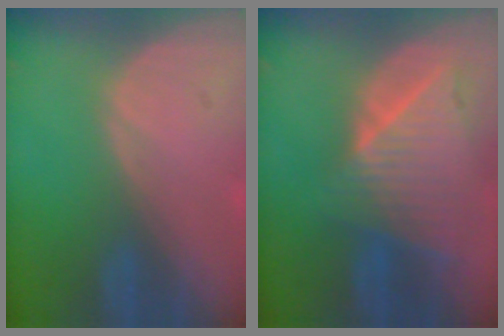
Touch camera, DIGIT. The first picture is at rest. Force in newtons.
{"total": 9.1, "press": 8.1, "slide": 4.0}